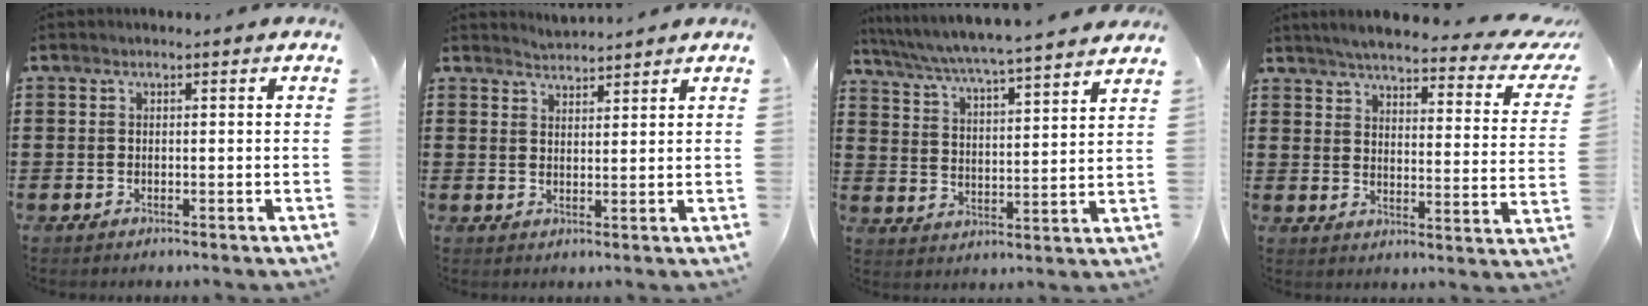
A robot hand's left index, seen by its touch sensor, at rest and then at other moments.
{"total": 2.4, "force": [2.4, -0.2, -0.2], "torque": [-0.003, -0.004, 0.047]}
{"total": 4.5, "force": [4.2, -0.7, 1.4], "torque": [-0.050, -0.035, 0.063]}
{"total": 4.9, "force": [4.2, 0.2, 2.6], "torque": [-0.063, -0.029, 0.064]}